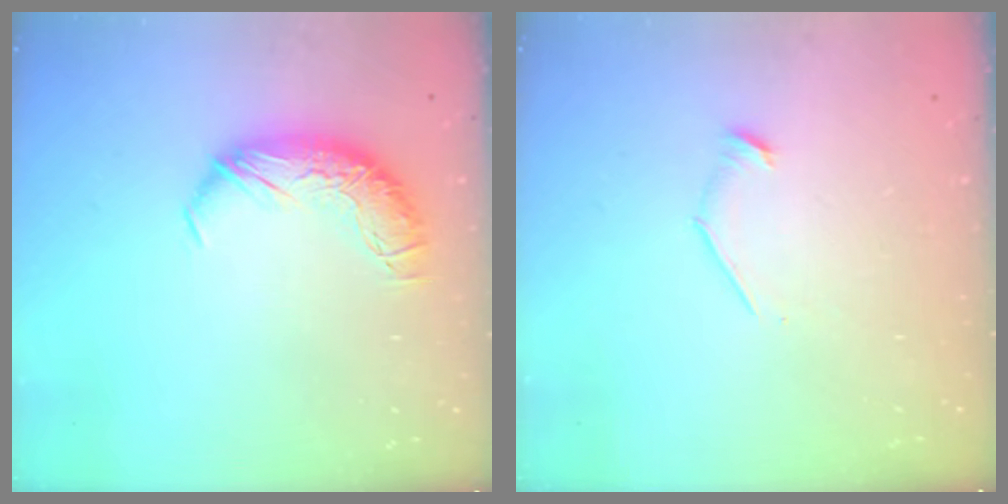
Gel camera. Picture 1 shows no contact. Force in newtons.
{"total": 7.4, "press": 7.3, "slide": 0.7}